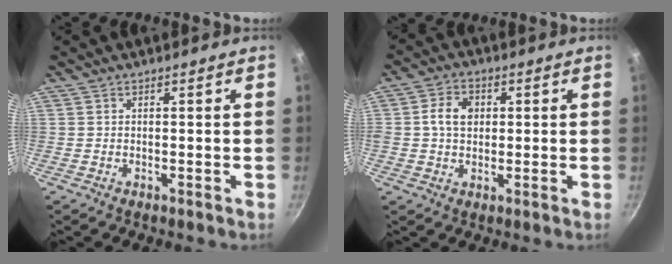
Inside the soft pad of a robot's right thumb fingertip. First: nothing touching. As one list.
[{"total": 6.1, "force": [0.9, 4.7, 3.9], "torque": [-0.053, 0.008, 0.008]}]